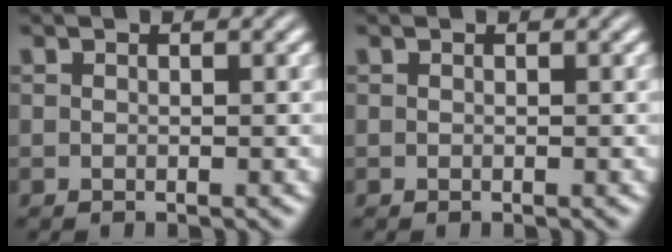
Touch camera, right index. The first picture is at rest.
{"total": 0.0}